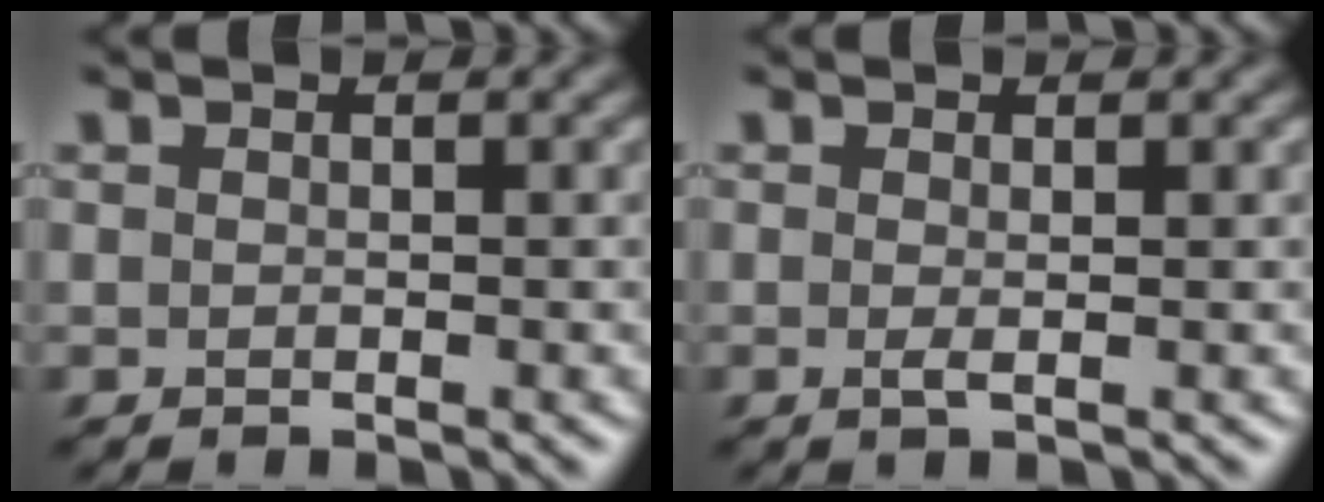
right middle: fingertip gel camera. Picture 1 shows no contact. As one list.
[{"total": 0.8, "force": [0.0, 0.1, 0.7], "torque": [-0.016, -0.004, -0.001]}]